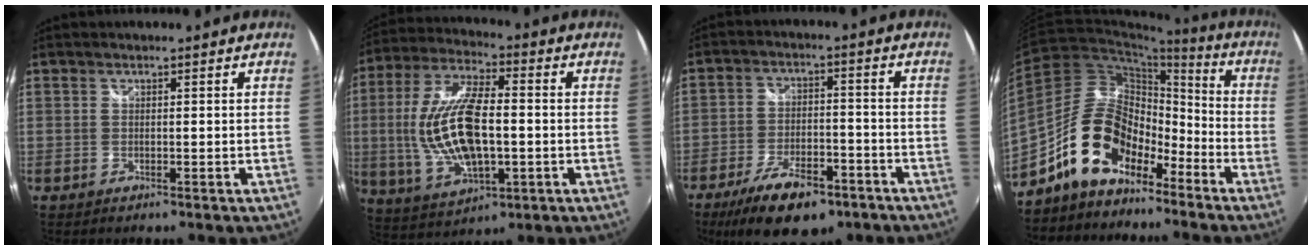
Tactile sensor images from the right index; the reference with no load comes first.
{"total": 17.6, "force": [-0.9, 7.5, 15.9], "torque": [-0.319, -0.001, -0.006]}
{"total": 15.1, "force": [-10.0, 6.3, 9.4], "torque": [-0.196, -0.022, -0.157]}
{"total": 14.3, "force": [-9.8, 7.6, 7.1], "torque": [-0.132, 0.028, -0.171]}